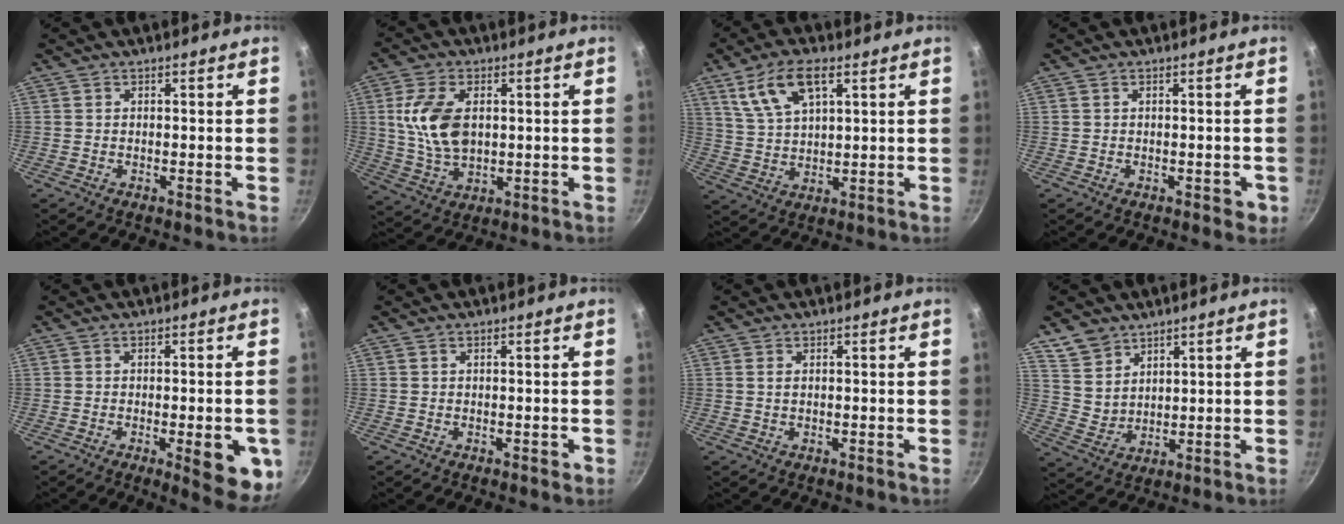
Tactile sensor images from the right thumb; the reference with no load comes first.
{"total": 11.3, "force": [1.8, 6.9, 8.8], "torque": [-0.160, -0.010, 0.038]}
{"total": 10.7, "force": [5.2, 4.9, 7.9], "torque": [-0.145, -0.007, 0.105]}
{"total": 2.7, "force": [-0.6, 1.5, 2.1], "torque": [-0.005, 0.008, -0.005]}
{"total": 10.1, "force": [-2.9, 3.3, 9.1], "torque": [-0.087, 0.005, -0.032]}
{"total": 1.3, "force": [-0.1, 0.8, 1.1], "torque": [-0.007, 0.002, -0.001]}
{"total": 0.9, "force": [0.3, 0.5, 0.7], "torque": [-0.014, 0.001, 0.004]}
{"total": 7.3, "force": [5.1, 4.7, 2.2], "torque": [-0.022, -0.012, 0.113]}